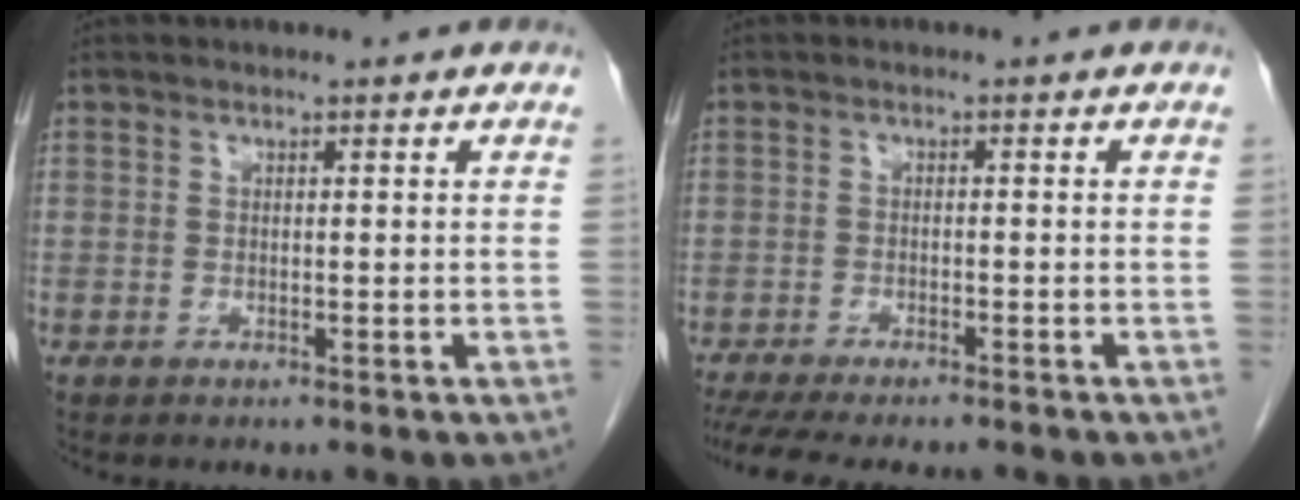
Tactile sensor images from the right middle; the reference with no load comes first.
{"total": 12.2, "force": [-10.6, 2.5, 5.6], "torque": [-0.095, -0.017, -0.147]}